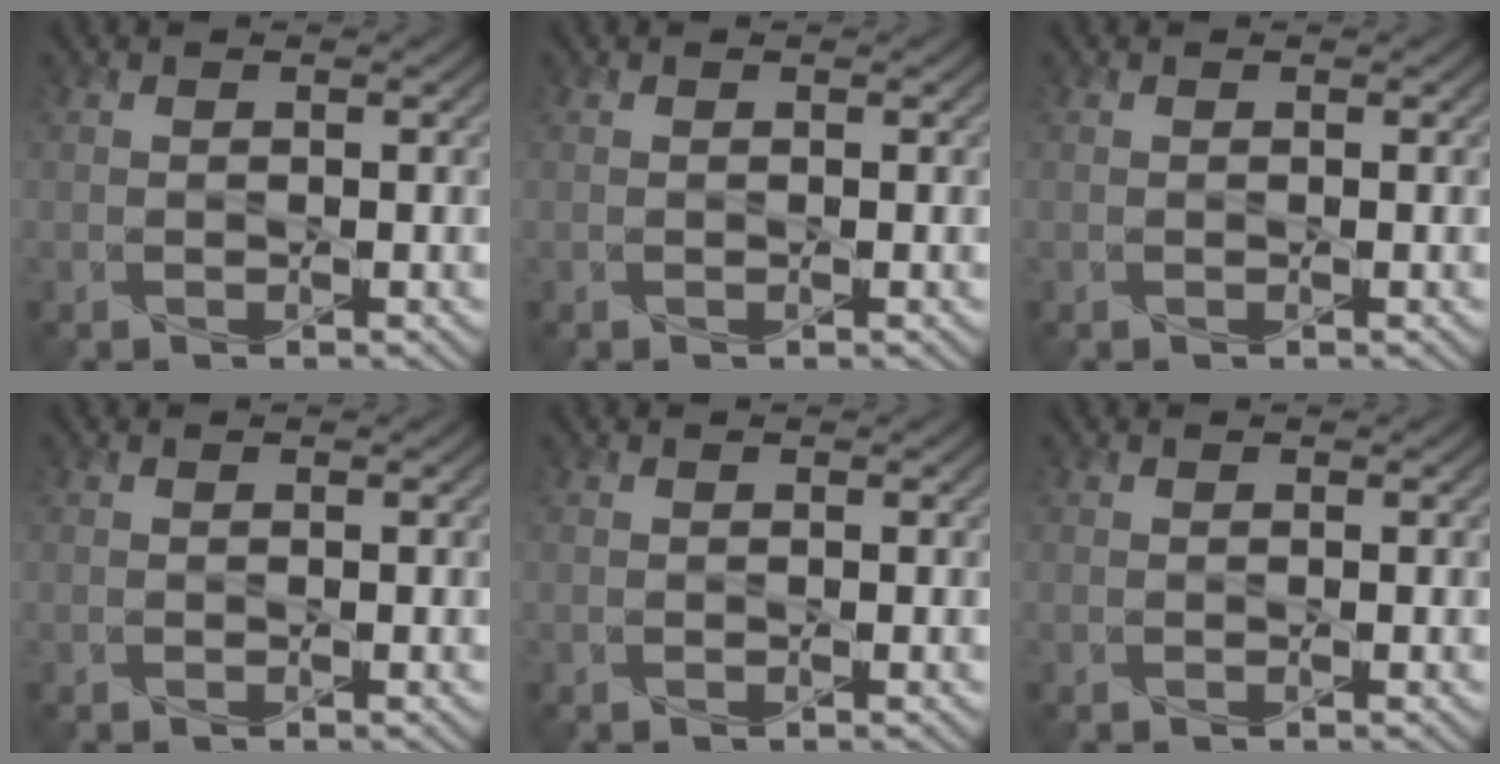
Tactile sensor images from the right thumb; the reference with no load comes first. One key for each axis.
{"total": 0.0}
{"total": 0.0}
{"total": 0.0}
{"total": 0.0}
{"total": 0.0}